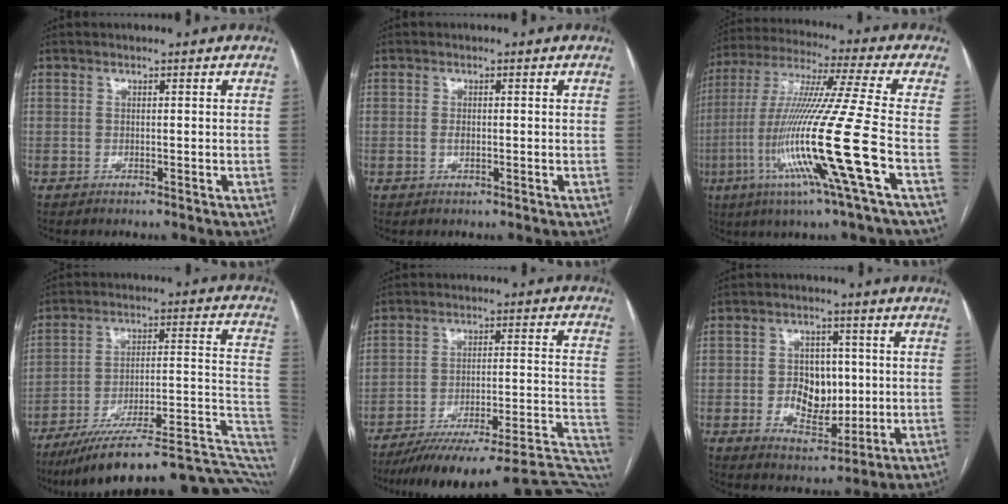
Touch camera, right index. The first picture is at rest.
{"total": 1.1, "force": [-0.2, 0.5, 1.0], "torque": [-0.021, 0.001, -0.004]}
{"total": 20.0, "force": [-6.2, -2.3, 18.9], "torque": [-0.386, -0.030, -0.127]}
{"total": 27.5, "force": [-19.4, 6.7, 18.3], "torque": [-0.171, 0.035, -0.268]}
{"total": 26.9, "force": [-23.8, 3.2, 12.0], "torque": [-0.071, 0.015, -0.318]}
{"total": 8.7, "force": [-0.3, 5.9, 6.4], "torque": [-0.105, 0.009, 0.006]}